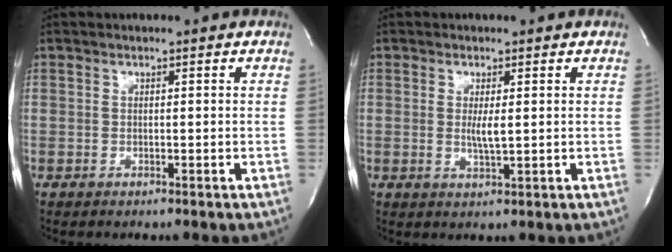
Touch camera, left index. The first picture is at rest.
{"total": 2.4, "force": [0.1, 0.2, 2.4], "torque": [-0.052, -0.009, 0.003]}